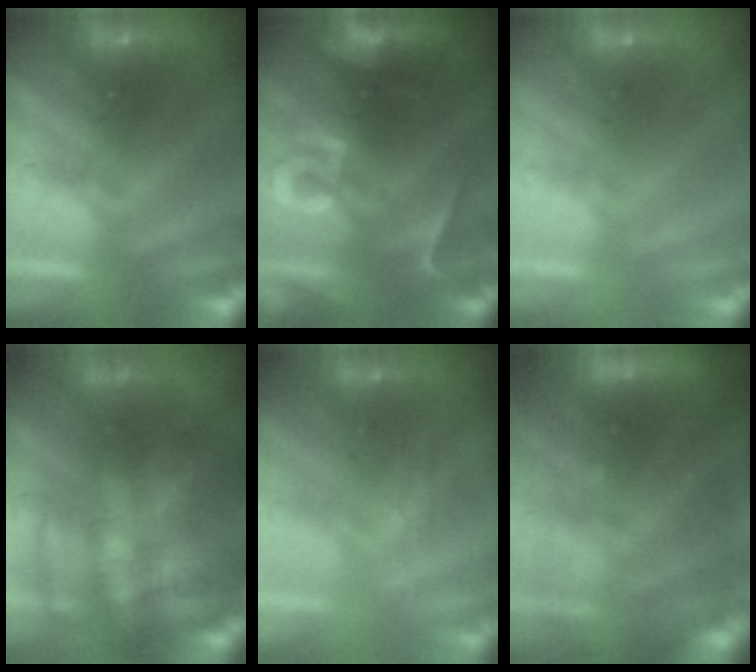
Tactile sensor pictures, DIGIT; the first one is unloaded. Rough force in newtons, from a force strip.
{"total": 3.1}
{"total": 3.1}
{"total": 8.4}
{"total": 2.7}
{"total": 11.8}